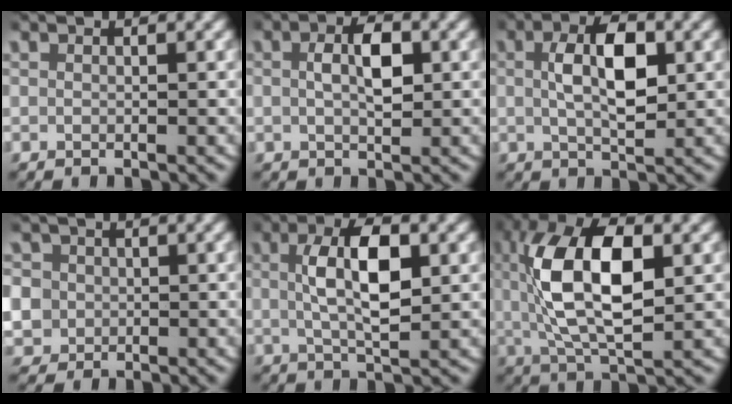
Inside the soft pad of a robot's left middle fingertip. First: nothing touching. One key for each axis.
{"total": 3.6, "fx": 0.3, "fy": 1.6, "fz": 3.2, "tx": -0.047, "ty": -0.001, "tz": 0.007}
{"total": 5.4, "fx": 0.8, "fy": 2.3, "fz": 4.8, "tx": -0.073, "ty": 0.000, "tz": 0.014}
{"total": 5.5, "fx": -0.2, "fy": 5.2, "fz": 1.8, "tx": -0.052, "ty": -0.013, "tz": -0.002}
{"total": 5.8, "fx": 0.9, "fy": 2.1, "fz": 5.3, "tx": -0.086, "ty": 0.003, "tz": 0.016}
{"total": 9.7, "fx": 1.0, "fy": 4.4, "fz": 8.6, "tx": -0.163, "ty": 0.002, "tz": 0.022}